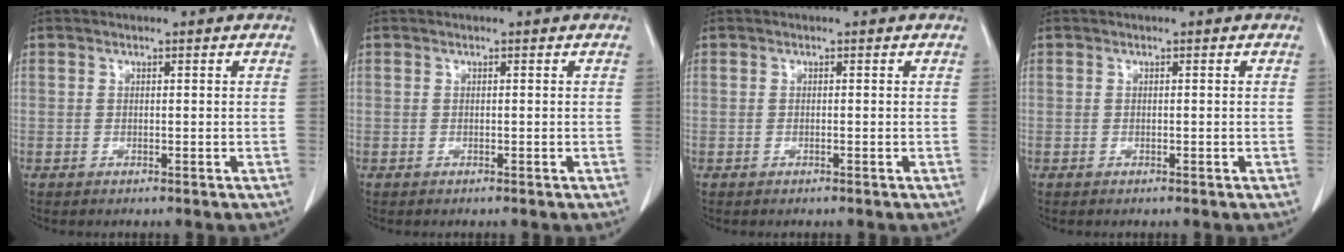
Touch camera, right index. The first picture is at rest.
{"total": 0.0}
{"total": 0.0}
{"total": 0.0}